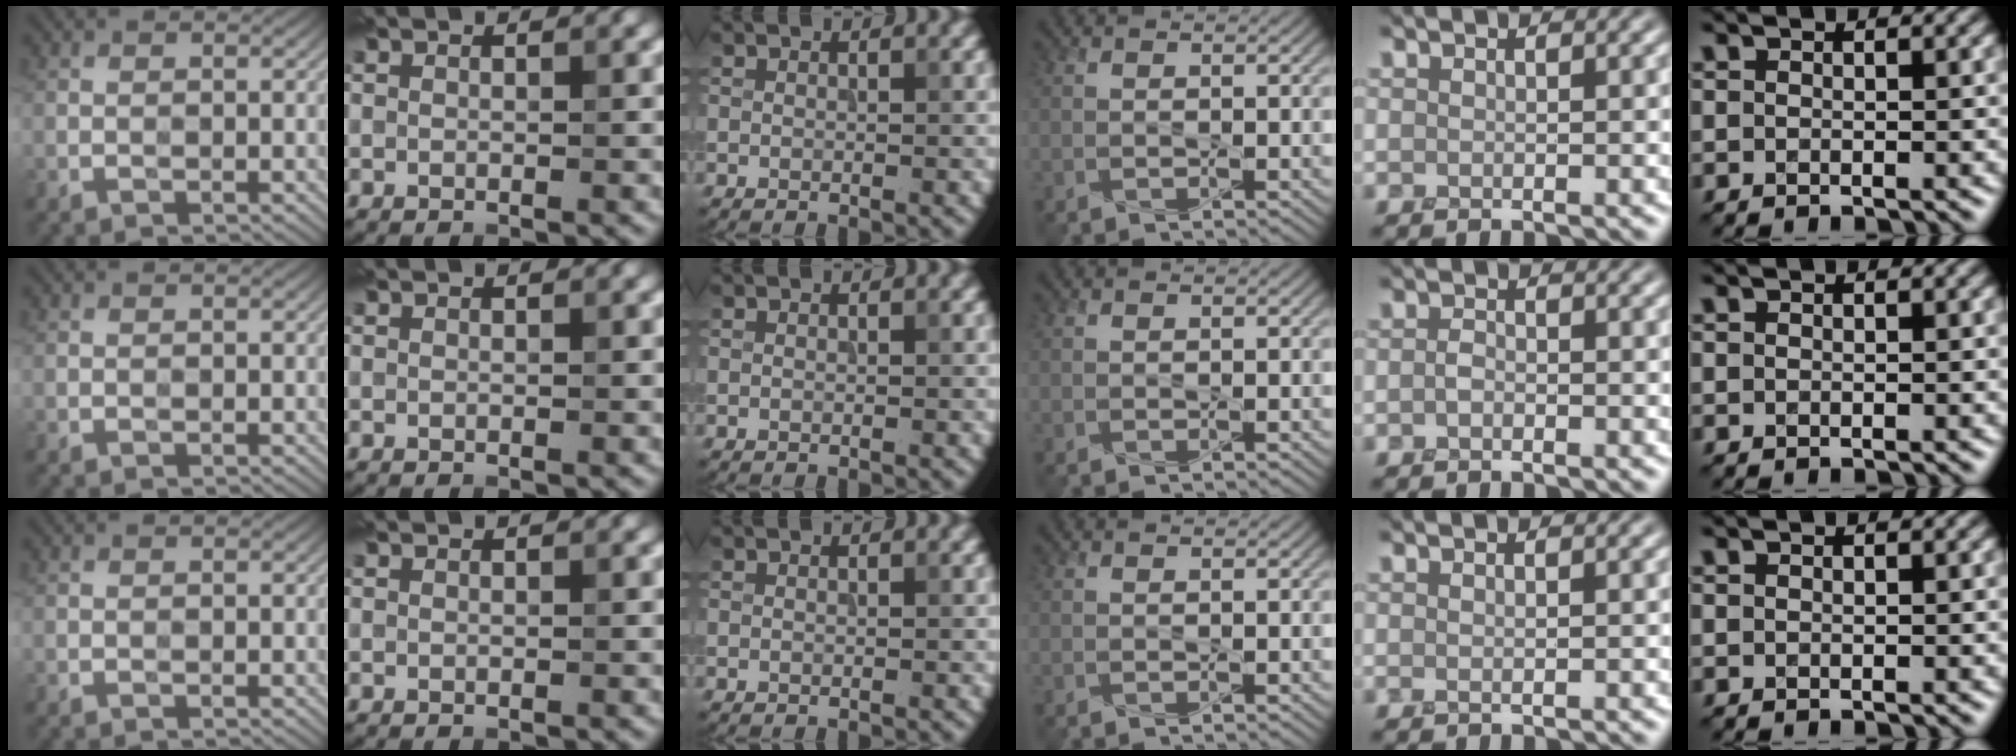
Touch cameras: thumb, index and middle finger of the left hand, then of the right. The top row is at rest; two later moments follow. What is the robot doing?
{"motion": "press", "object": "sticky note"}